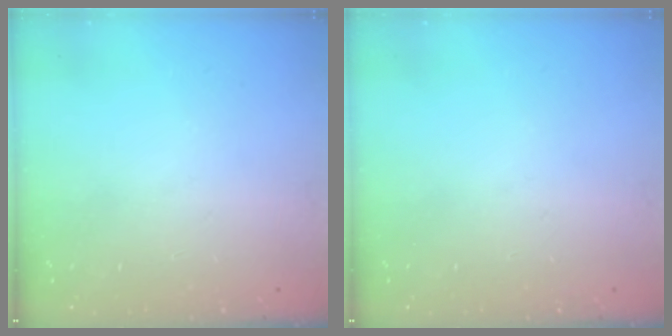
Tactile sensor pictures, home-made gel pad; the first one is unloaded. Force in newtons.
{"total": 0.0}